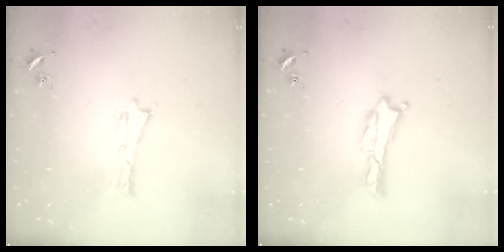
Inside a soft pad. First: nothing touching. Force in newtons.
{"total": 0.0}